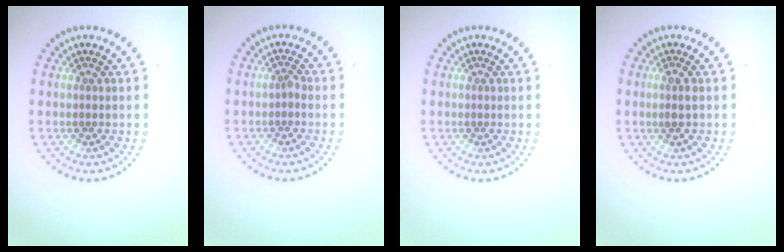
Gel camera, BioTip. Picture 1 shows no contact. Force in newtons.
{"total": 0.6, "press": 0.5, "slide": 0.3}
{"total": 0.0}
{"total": 1.0, "press": 0.8, "slide": 0.5}